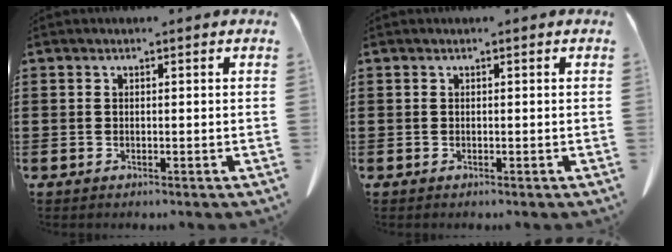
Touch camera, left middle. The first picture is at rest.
{"total": 0.0}